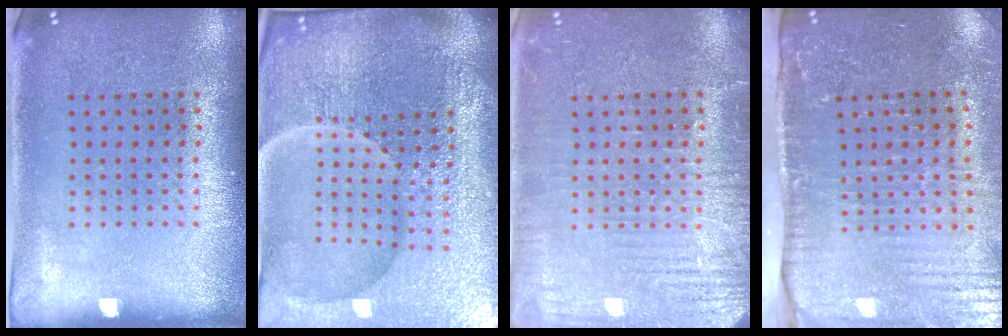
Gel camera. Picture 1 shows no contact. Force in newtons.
{"total": 6.5, "press": 5.8, "slide": 2.9}
{"total": 4.6, "press": 4.5, "slide": 0.5}
{"total": 4.5, "press": 3.7, "slide": 2.4}